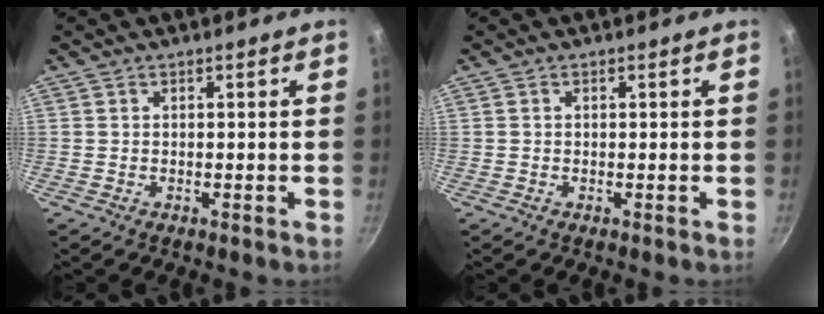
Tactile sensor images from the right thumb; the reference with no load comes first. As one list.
[{"total": 0.0}]